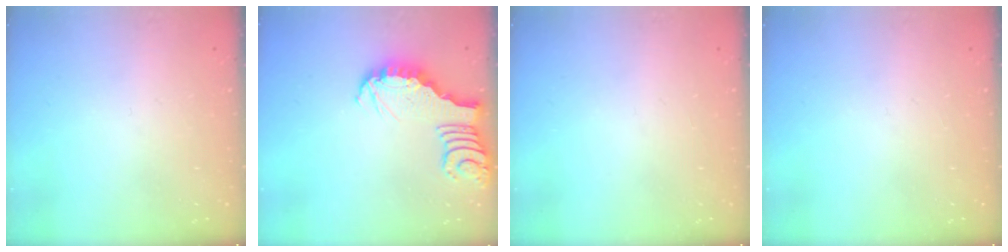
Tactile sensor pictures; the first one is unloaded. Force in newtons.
{"total": 3.0, "press": 3.0, "slide": 0.2}
{"total": 0.0}
{"total": 0.0}